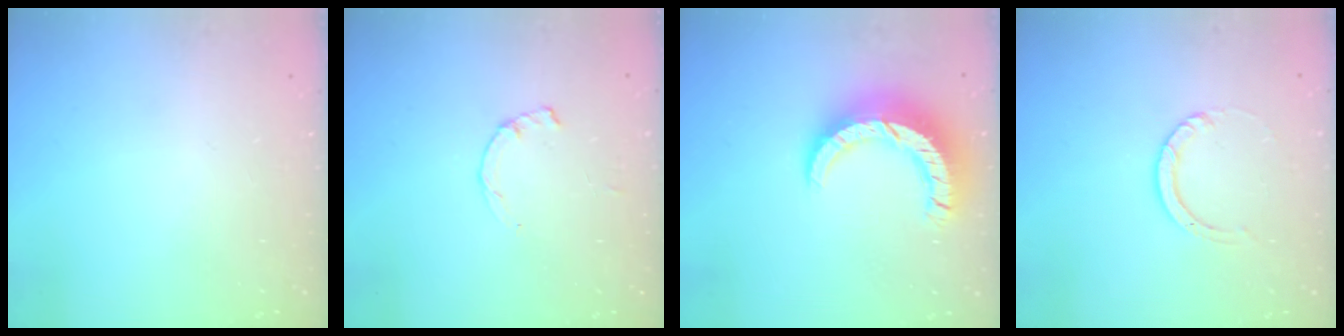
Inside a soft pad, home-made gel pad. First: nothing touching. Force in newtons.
{"total": 1.2, "press": 1.2, "slide": 0.3}
{"total": 12.0, "press": 12.0, "slide": 1.2}
{"total": 3.0, "press": 3.0, "slide": 0.3}